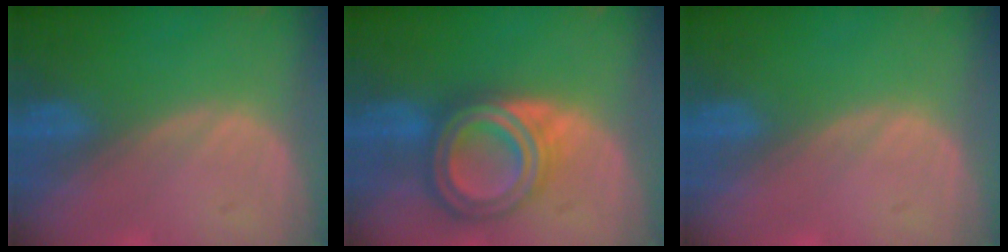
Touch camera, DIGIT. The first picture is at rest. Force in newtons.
{"total": 8.0, "press": 8.0, "slide": 0.5}
{"total": 0.0}